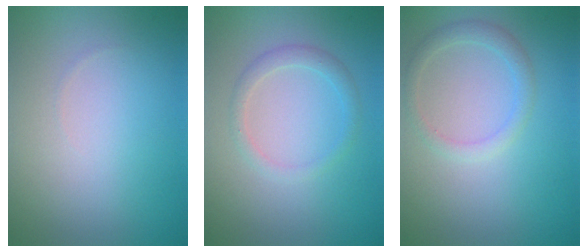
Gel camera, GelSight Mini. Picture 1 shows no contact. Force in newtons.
{"total": 1.6, "press": 1.6, "slide": 0.1}
{"total": 1.8, "press": 1.8, "slide": 0.2}